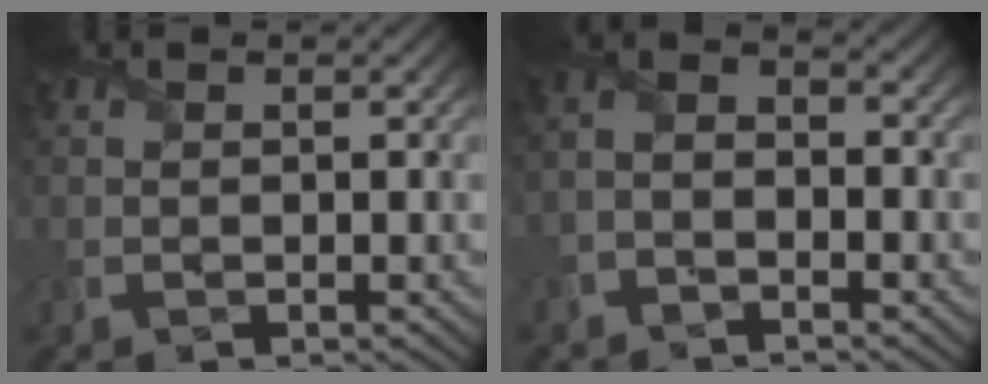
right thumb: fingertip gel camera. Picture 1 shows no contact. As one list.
[{"total": 2.6, "force": [-1.9, 1.2, 1.5], "torque": [-0.033, 0.008, -0.046]}]